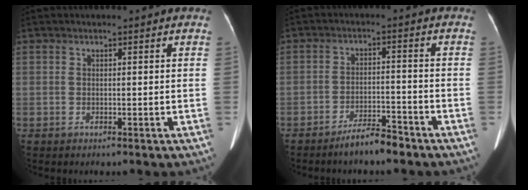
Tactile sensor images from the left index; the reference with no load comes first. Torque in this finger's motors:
{"motor_torque": [0.56, 0.57, 0.02, 0.01]}